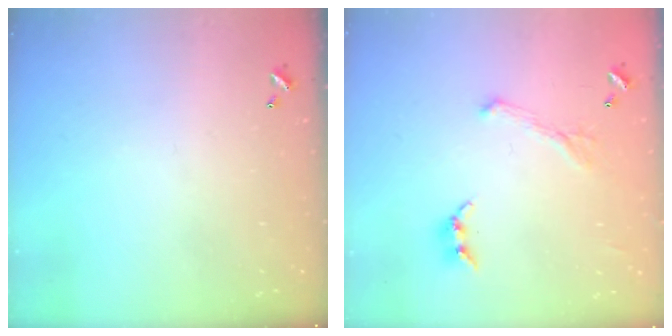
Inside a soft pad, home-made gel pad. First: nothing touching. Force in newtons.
{"total": 2.1, "press": 2.0, "slide": 0.7}